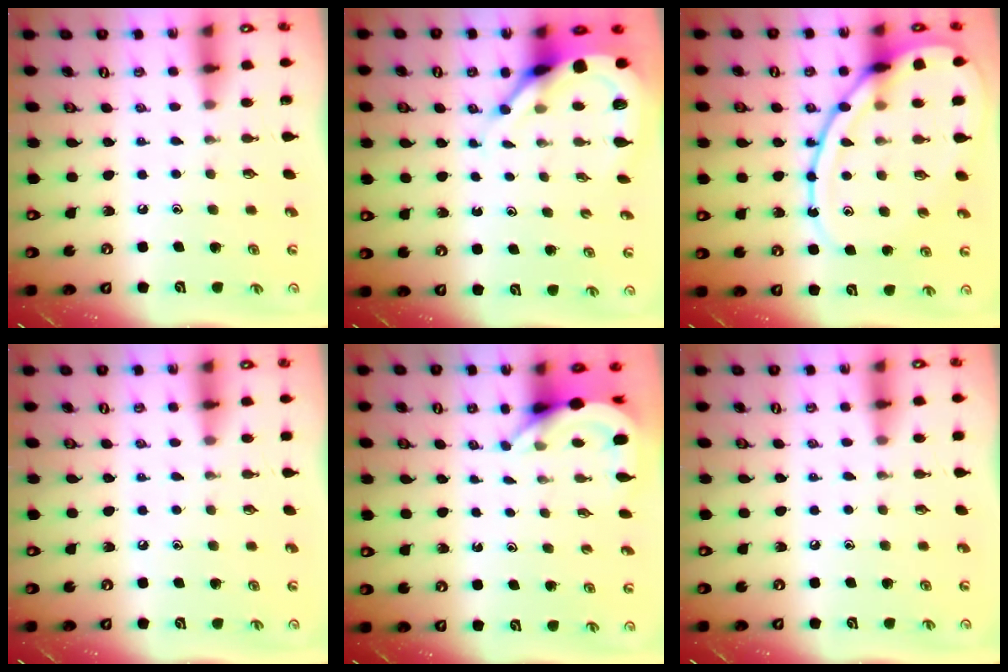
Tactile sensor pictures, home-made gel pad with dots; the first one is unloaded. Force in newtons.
{"total": 8.1, "press": 8.0, "slide": 0.9}
{"total": 17.3, "press": 17.2, "slide": 1.6}
{"total": 2.6, "press": 2.6, "slide": 0.4}
{"total": 4.7, "press": 4.7, "slide": 0.2}
{"total": 2.5, "press": 2.4, "slide": 0.4}